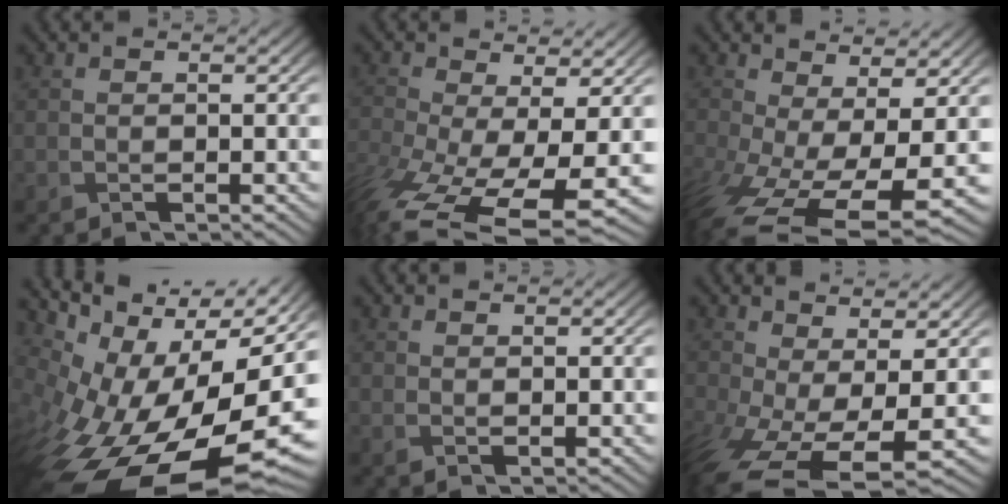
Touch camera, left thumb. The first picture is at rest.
{"total": 13.5, "force": [-5.4, 5.9, 10.9], "torque": [-0.265, -0.053, -0.068]}
{"total": 11.7, "force": [-3.1, 5.8, 9.6], "torque": [-0.221, -0.050, -0.033]}
{"total": 17.6, "force": [-5.0, 8.6, 14.5], "torque": [-0.252, -0.025, -0.073]}
{"total": 1.0, "force": [0.7, 0.2, 0.6], "torque": [-0.015, -0.002, 0.017]}
{"total": 10.1, "force": [-2.2, 5.1, 8.4], "torque": [-0.191, -0.043, -0.023]}